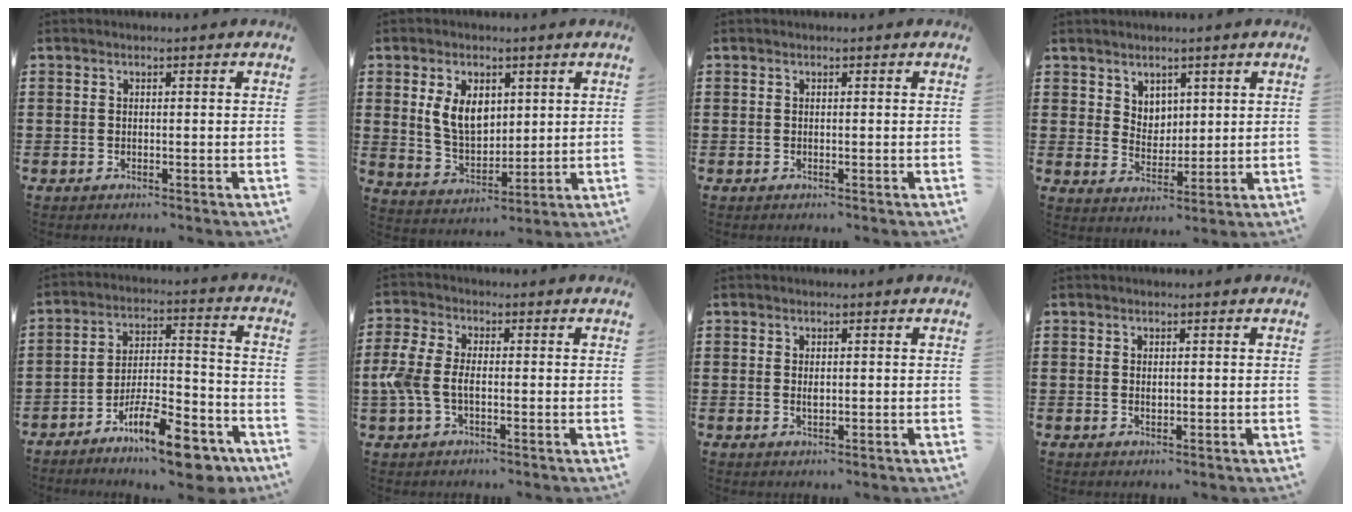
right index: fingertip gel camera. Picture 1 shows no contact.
{"total": 7.3, "force": [2.2, 4.7, 5.1], "torque": [-0.112, 0.009, 0.037]}
{"total": 0.0}
{"total": 4.3, "force": [3.1, 2.9, 0.4], "torque": [-0.022, 0.004, 0.058]}
{"total": 13.0, "force": [-9.4, 3.2, 8.4], "torque": [-0.137, 0.041, -0.169]}
{"total": 4.9, "force": [-1.0, 2.7, 3.9], "torque": [-0.106, -0.006, -0.028]}
{"total": 1.1, "force": [0.1, 0.3, 1.0], "torque": [-0.021, 0.001, 0.001]}
{"total": 0.6, "force": [0.1, 0.2, 0.6], "torque": [-0.012, 0.000, 0.003]}